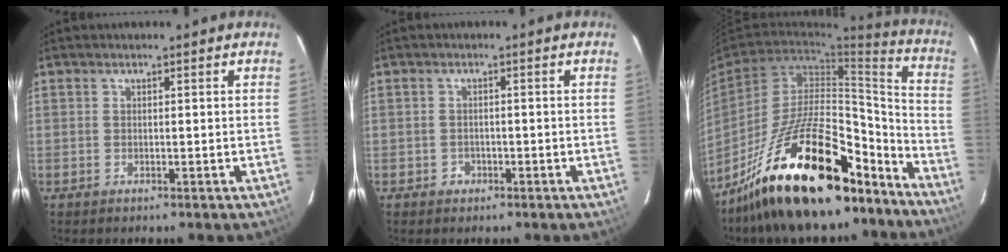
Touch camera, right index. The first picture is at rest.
{"total": 1.9, "force": [-1.0, 1.6, 0.2], "torque": [-0.005, 0.005, -0.011]}
{"total": 26.5, "force": [-19.1, 9.5, 15.8], "torque": [-0.259, 0.008, -0.292]}